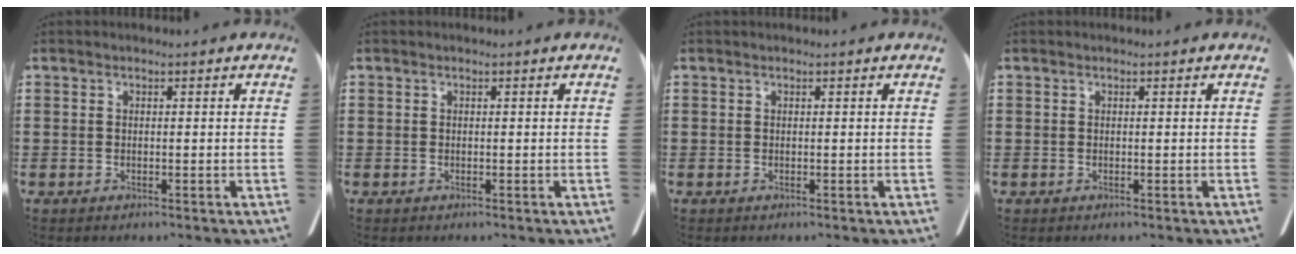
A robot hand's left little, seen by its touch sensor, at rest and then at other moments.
{"total": 0.0}
{"total": 0.0}
{"total": 0.0}